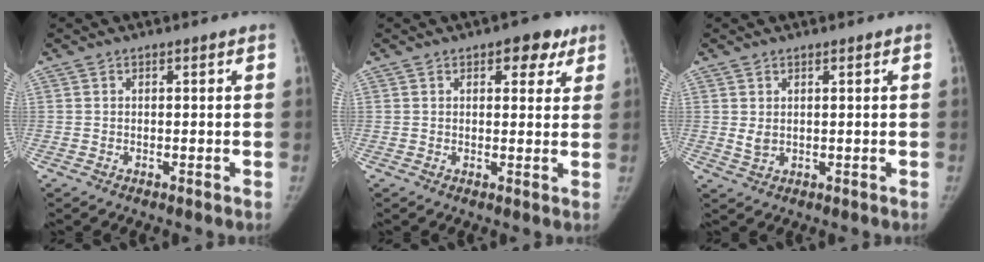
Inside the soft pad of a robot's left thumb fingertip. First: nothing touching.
{"total": 5.7, "force": [3.0, 3.2, 3.5], "torque": [-0.008, -0.007, 0.031]}
{"total": 2.8, "force": [0.8, 1.7, 2.1], "torque": [-0.034, -0.011, 0.024]}